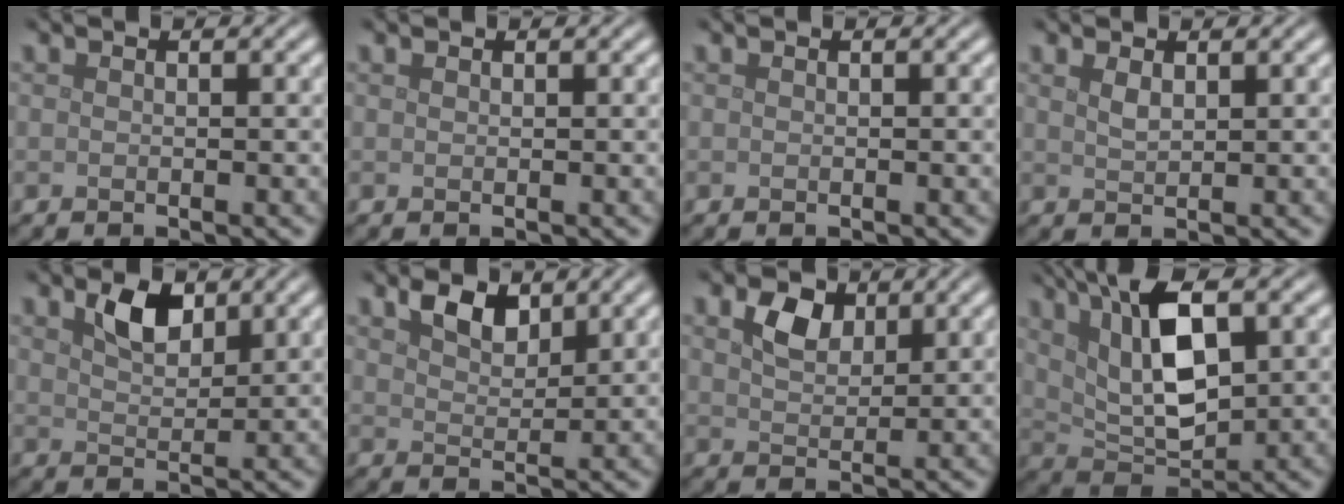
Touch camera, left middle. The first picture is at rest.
{"total": 0.0}
{"total": 0.0}
{"total": 1.2, "force": [0.7, 0.4, 0.8], "torque": [-0.020, 0.000, 0.017]}
{"total": 3.0, "force": [1.8, 1.6, 1.8], "torque": [-0.036, 0.002, 0.035]}
{"total": 2.9, "force": [2.0, 1.4, 1.5], "torque": [-0.036, 0.002, 0.037]}
{"total": 2.9, "force": [1.6, 1.8, 1.5], "torque": [-0.033, 0.003, 0.030]}
{"total": 8.8, "force": [3.2, 3.6, 7.3], "torque": [-0.147, 0.006, 0.060]}